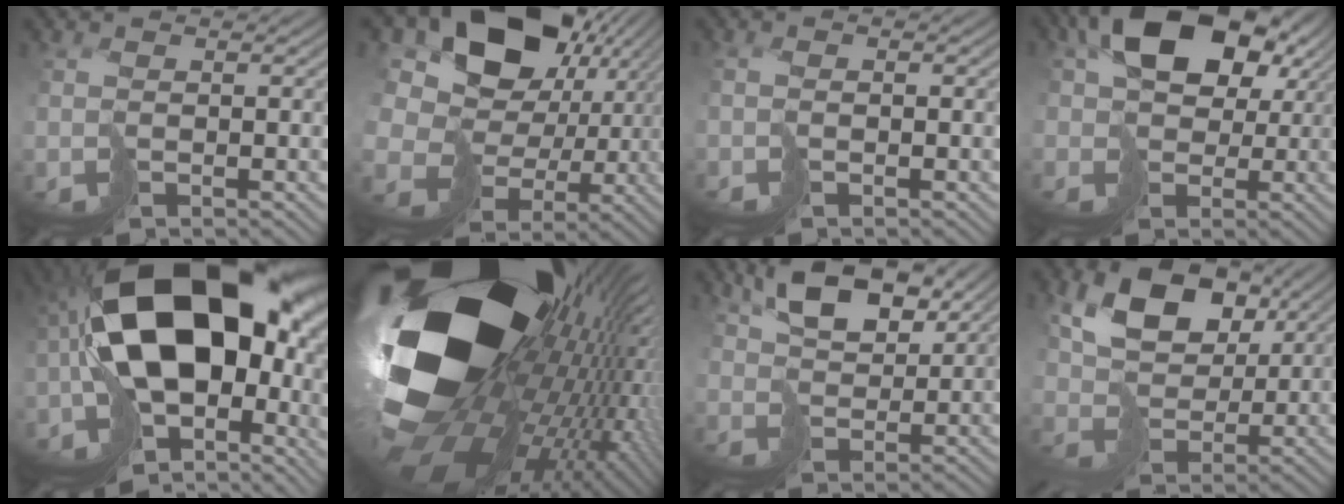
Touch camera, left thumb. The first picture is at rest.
{"total": 19.4, "force": [5.4, 15.1, 10.9], "torque": [-0.262, 0.011, 0.102]}
{"total": 1.4, "force": [-0.7, 0.5, 1.1], "torque": [-0.026, 0.002, -0.019]}
{"total": 14.6, "force": [4.1, 10.4, 9.4], "torque": [-0.176, 0.005, 0.071]}
{"total": 21.4, "force": [-1.0, 13.3, 16.8], "torque": [-0.332, -0.031, 0.004]}
{"total": 21.9, "force": [2.8, 14.0, 16.6], "torque": [-0.309, -0.063, 0.052]}
{"total": 8.2, "force": [4.5, 4.3, 5.3], "torque": [-0.109, 0.006, 0.084]}
{"total": 11.2, "force": [4.8, 7.4, 6.9], "torque": [-0.145, 0.005, 0.084]}